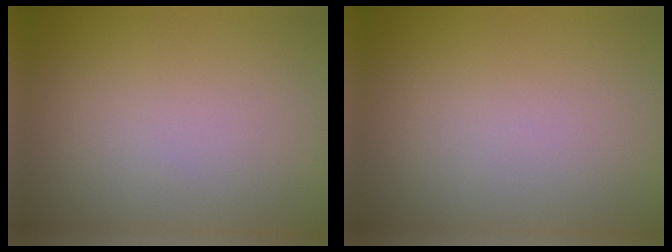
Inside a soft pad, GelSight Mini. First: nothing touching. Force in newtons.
{"total": 0.0}